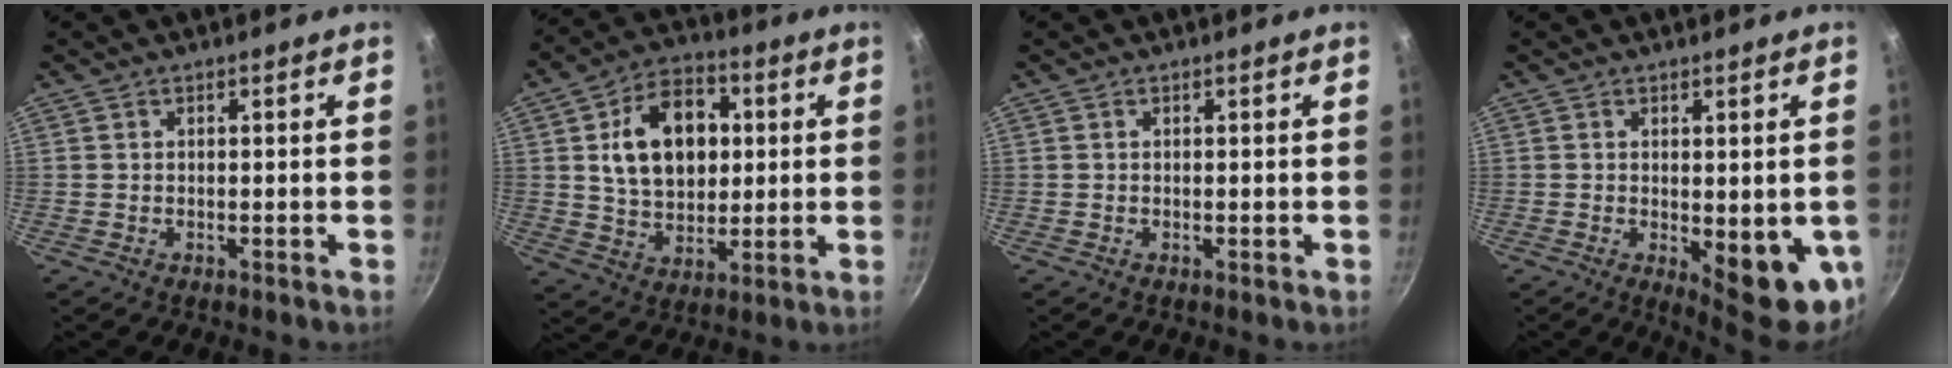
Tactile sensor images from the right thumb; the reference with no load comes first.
{"total": 16.3, "force": [3.1, 11.4, 11.3], "torque": [-0.148, 0.007, 0.048]}
{"total": 0.0}
{"total": 12.1, "force": [-2.0, 4.4, 11.1], "torque": [-0.112, -0.019, -0.015]}